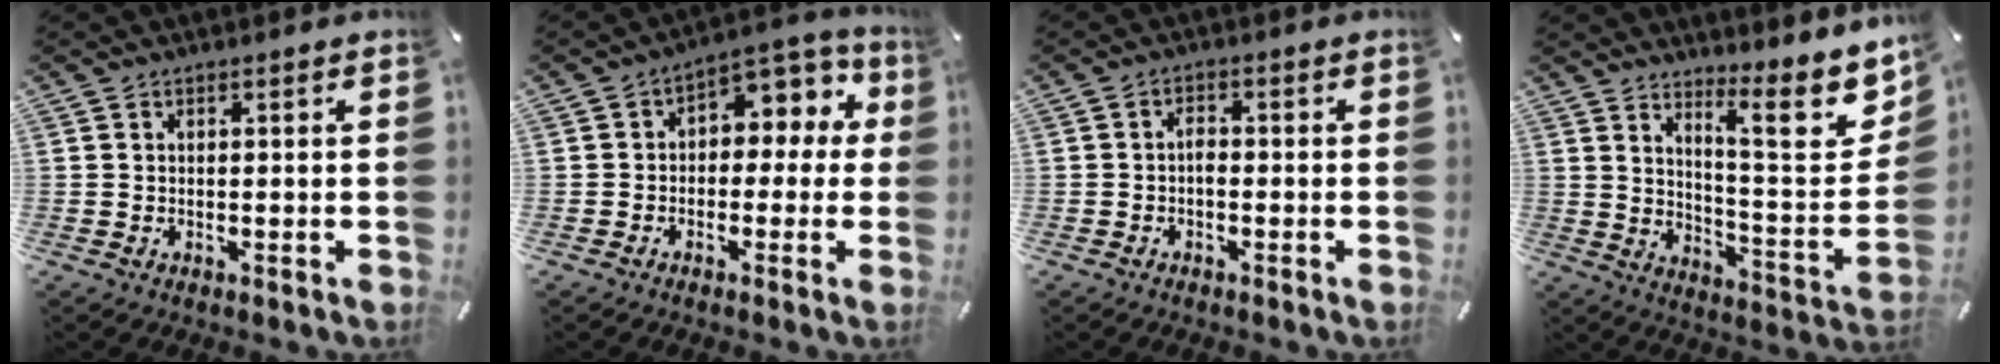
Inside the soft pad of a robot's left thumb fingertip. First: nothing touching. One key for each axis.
{"total": 7.1, "fx": 1.5, "fy": 5.2, "fz": 4.5, "tx": -0.060, "ty": -0.008, "tz": 0.022}
{"total": 1.9, "fx": -0.7, "fy": 1.0, "fz": 1.5, "tx": -0.031, "ty": 0.005, "tz": -0.015}
{"total": 14.6, "fx": 9.9, "fy": 4.2, "fz": 9.8, "tx": -0.127, "ty": -0.091, "tz": 0.159}